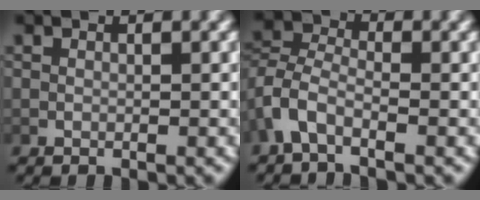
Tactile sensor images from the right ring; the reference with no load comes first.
{"total": 4.3, "force": [-1.1, 3.4, 2.4], "torque": [-0.069, -0.009, -0.028]}